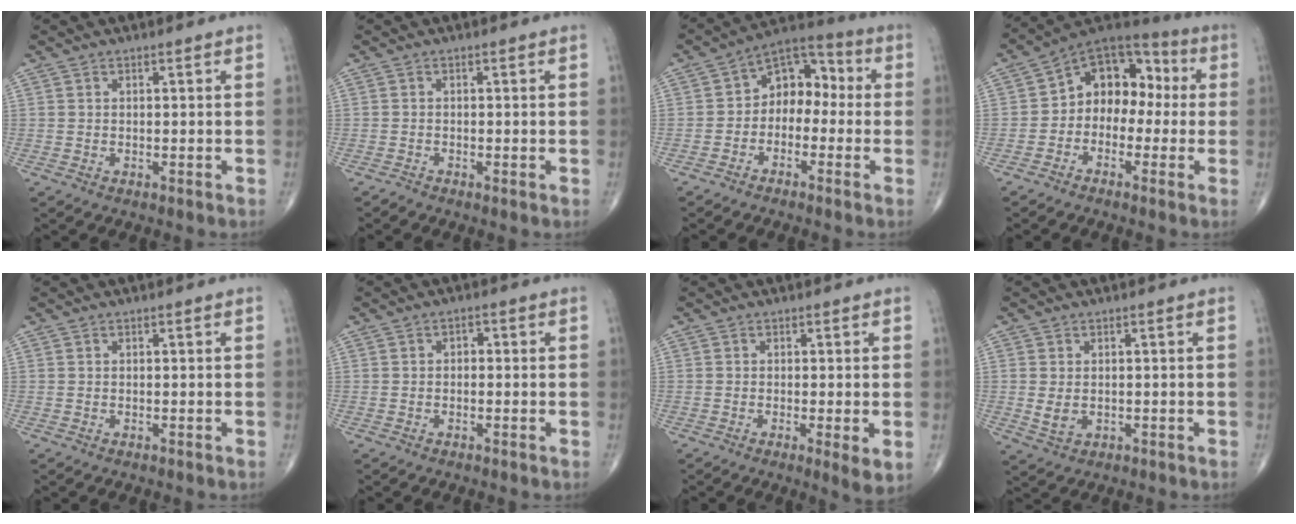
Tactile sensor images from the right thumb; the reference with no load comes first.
{"total": 0.6, "force": [-0.5, 0.1, 0.4], "torque": [-0.010, -0.003, -0.015]}
{"total": 9.3, "force": [-0.9, 6.6, 6.5], "torque": [-0.061, 0.045, -0.037]}
{"total": 12.3, "force": [-0.5, 9.1, 8.2], "torque": [-0.074, 0.050, -0.028]}
{"total": 0.0}
{"total": 1.4, "force": [-0.1, 1.1, 0.9], "torque": [-0.004, 0.006, -0.007]}
{"total": 3.8, "force": [-0.7, 0.6, 3.7], "torque": [-0.066, -0.016, -0.014]}
{"total": 2.7, "force": [-0.1, 2.1, 1.8], "torque": [-0.029, -0.005, 0.005]}